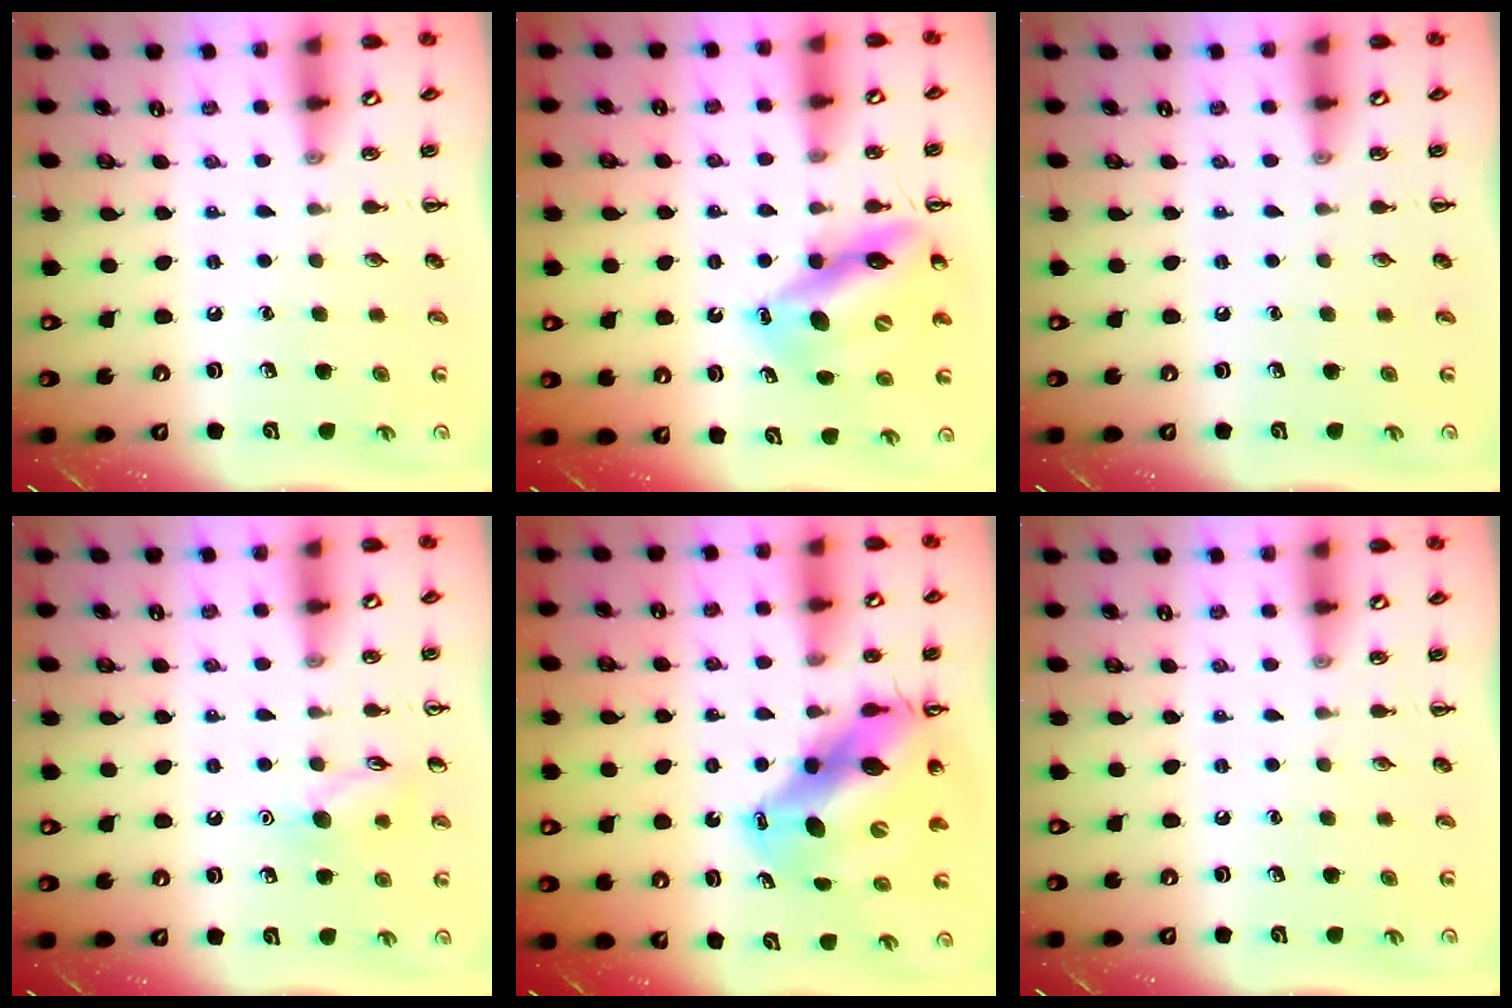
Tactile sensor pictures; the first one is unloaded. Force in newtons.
{"total": 14.2, "press": 13.6, "slide": 4.3}
{"total": 0.0}
{"total": 8.6, "press": 8.5, "slide": 0.9}
{"total": 14.9, "press": 14.2, "slide": 4.6}
{"total": 0.0}